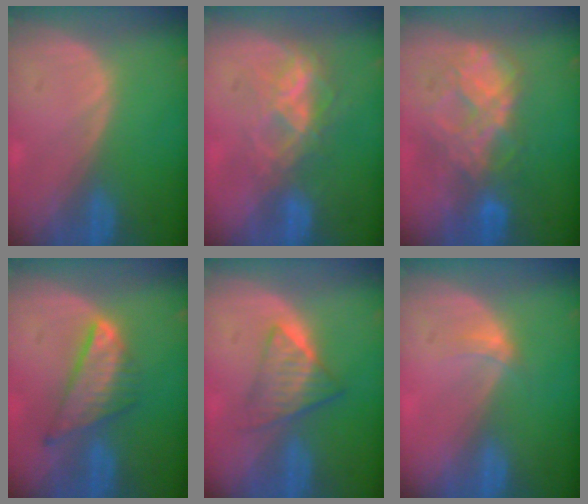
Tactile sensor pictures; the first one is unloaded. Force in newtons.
{"total": 7.2, "press": 6.1, "slide": 3.8}
{"total": 8.7, "press": 7.5, "slide": 4.3}
{"total": 7.9, "press": 6.7, "slide": 4.3}
{"total": 6.2, "press": 5.4, "slide": 3.0}
{"total": 1.9, "press": 1.5, "slide": 1.1}